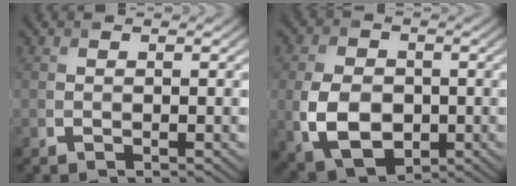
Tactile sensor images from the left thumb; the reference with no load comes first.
{"total": 9.1, "force": [-1.7, 6.5, 6.1], "torque": [-0.144, -0.017, -0.035]}